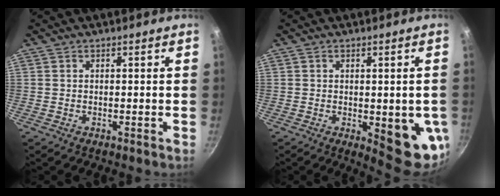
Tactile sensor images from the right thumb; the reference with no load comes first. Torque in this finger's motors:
{"motor_torque": [1.56, 1.40, 1.20, 0.25, 0.21]}